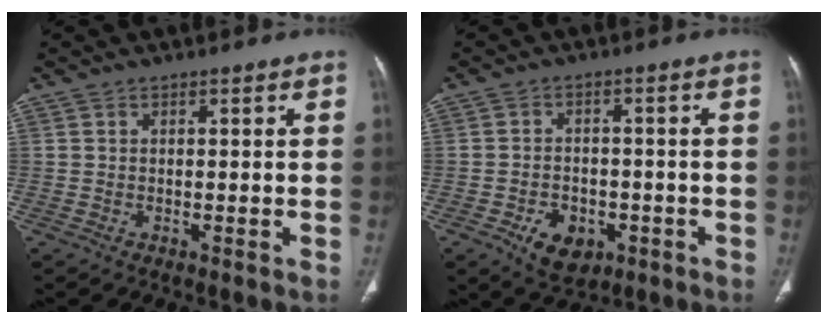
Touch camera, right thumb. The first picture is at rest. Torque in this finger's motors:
{"motor_torque": [-0.17, 0.40, -0.21, -0.07, 0.15]}